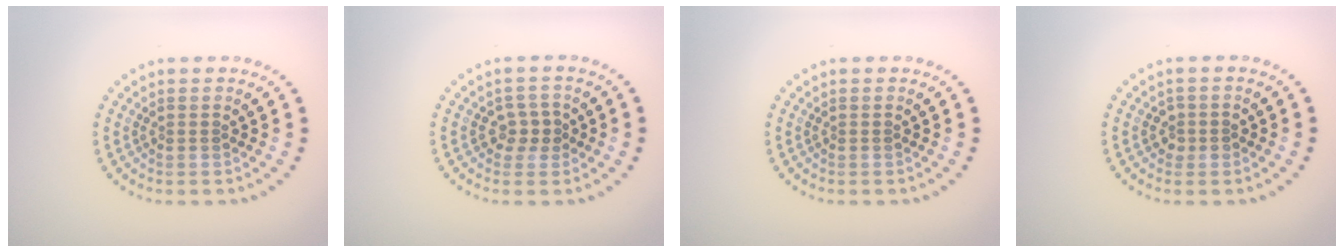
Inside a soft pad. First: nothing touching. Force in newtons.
{"total": 1.8, "press": 1.7, "slide": 0.7}
{"total": 0.0}
{"total": 1.2, "press": 1.1, "slide": 0.3}